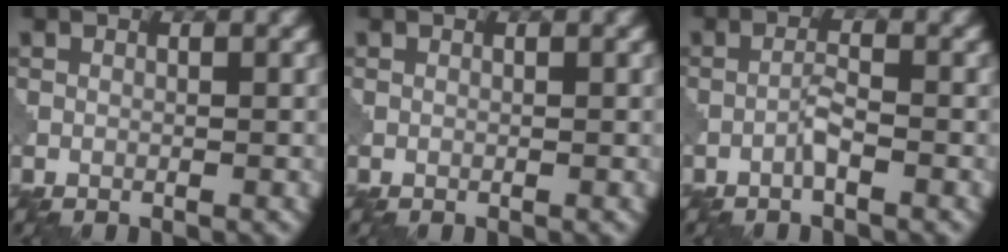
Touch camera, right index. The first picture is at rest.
{"total": 0.0}
{"total": 1.5, "force": [-0.9, 0.1, 1.2], "torque": [-0.024, 0.007, -0.020]}